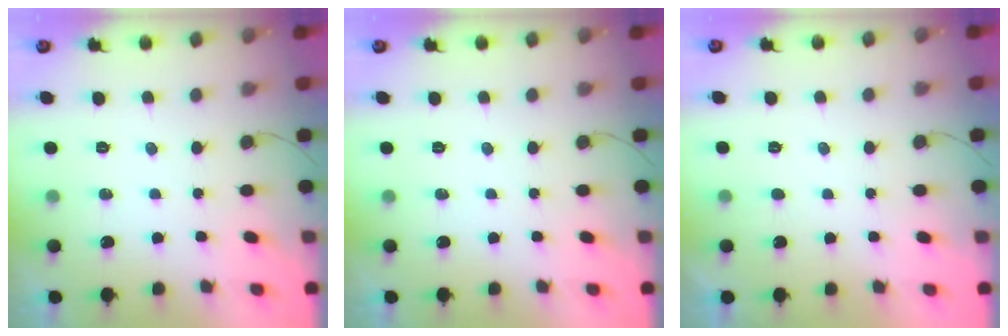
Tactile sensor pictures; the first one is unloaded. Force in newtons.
{"total": 0.0}
{"total": 1.4, "press": 1.4, "slide": 0.3}